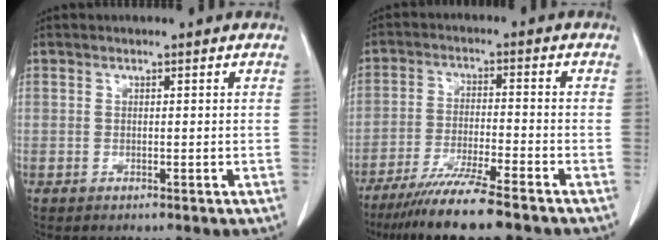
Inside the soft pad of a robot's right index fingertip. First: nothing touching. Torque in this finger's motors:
{"motor_torque": [0.55, -0.51, 0.37, 0.17]}